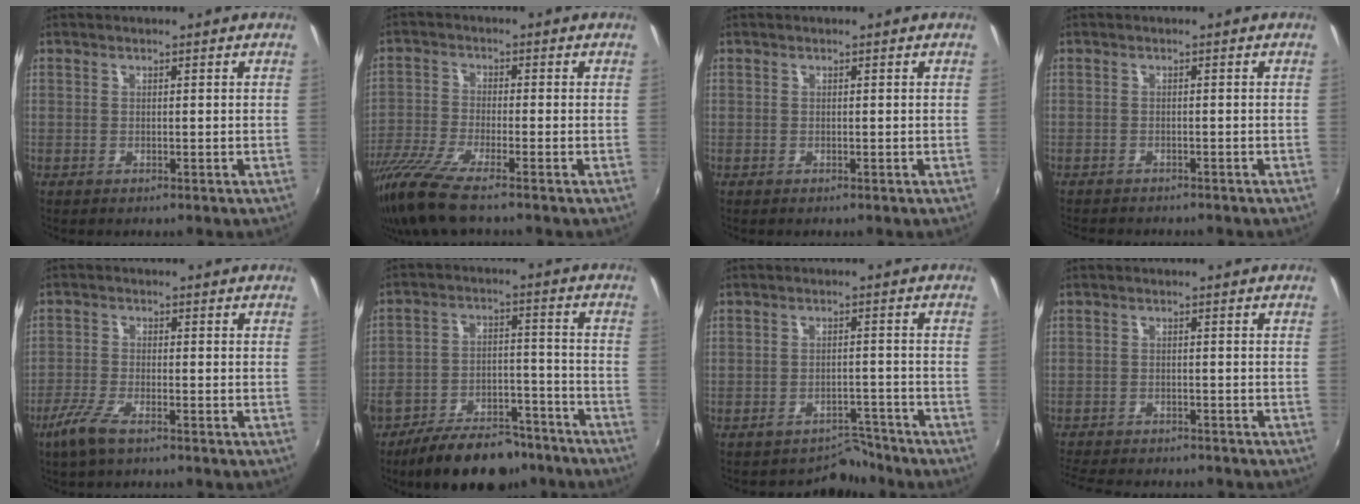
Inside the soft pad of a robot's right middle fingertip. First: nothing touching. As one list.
[{"total": 10.6, "force": [-8.3, 0.6, 6.6], "torque": [-0.153, -0.036, -0.159]}, {"total": 0.0}, {"total": 3.8, "force": [-3.5, 0.7, 1.1], "torque": [-0.030, -0.014, -0.054]}, {"total": 5.7, "force": [-4.0, 1.2, 3.9], "torque": [-0.098, -0.010, -0.079]}, {"total": 16.4, "force": [-12.9, 6.9, 7.4], "torque": [-0.137, 0.005, -0.181]}, {"total": 4.4, "force": [-4.2, 1.2, -0.4], "torque": [0.013, 0.016, -0.059]}, {"total": 10.8, "force": [-9.6, 2.6, 4.0], "torque": [-0.103, -0.017, -0.149]}]